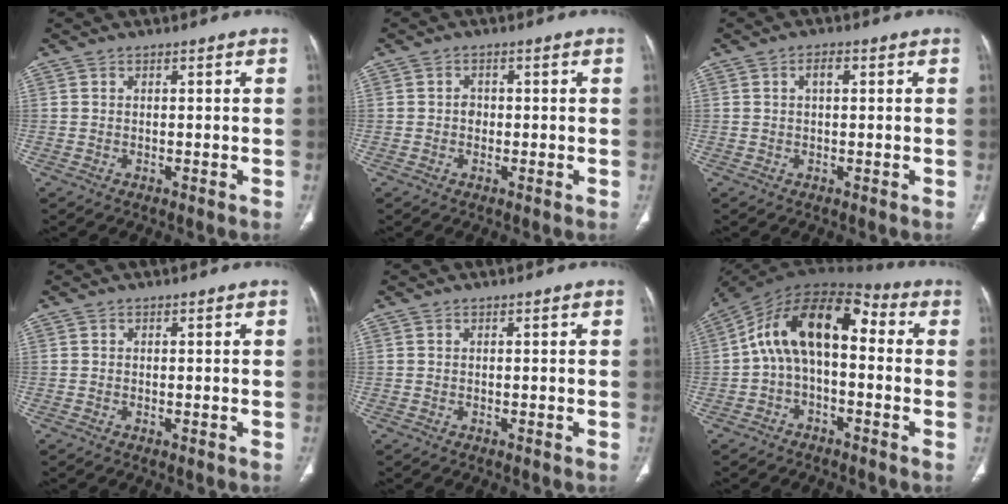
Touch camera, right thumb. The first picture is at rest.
{"total": 1.6, "force": [-0.1, 1.4, 0.8], "torque": [-0.005, 0.005, -0.004]}
{"total": 2.3, "force": [0.7, 1.1, 1.9], "torque": [-0.034, 0.007, 0.013]}
{"total": 0.0}
{"total": 0.0}
{"total": 14.9, "force": [0.7, 8.3, 12.4], "torque": [-0.194, 0.055, -0.002]}